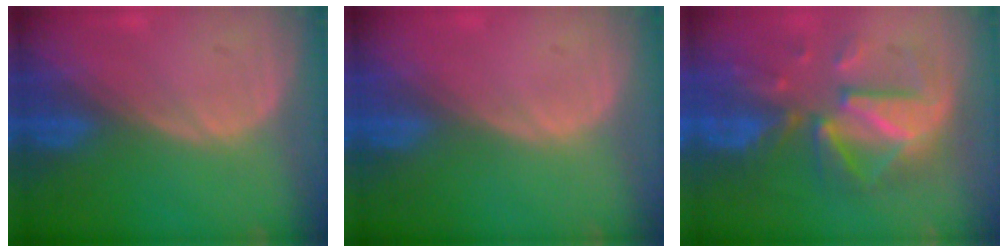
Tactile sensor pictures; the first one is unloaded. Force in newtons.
{"total": 0.0}
{"total": 10.3, "press": 10.3, "slide": 0.8}